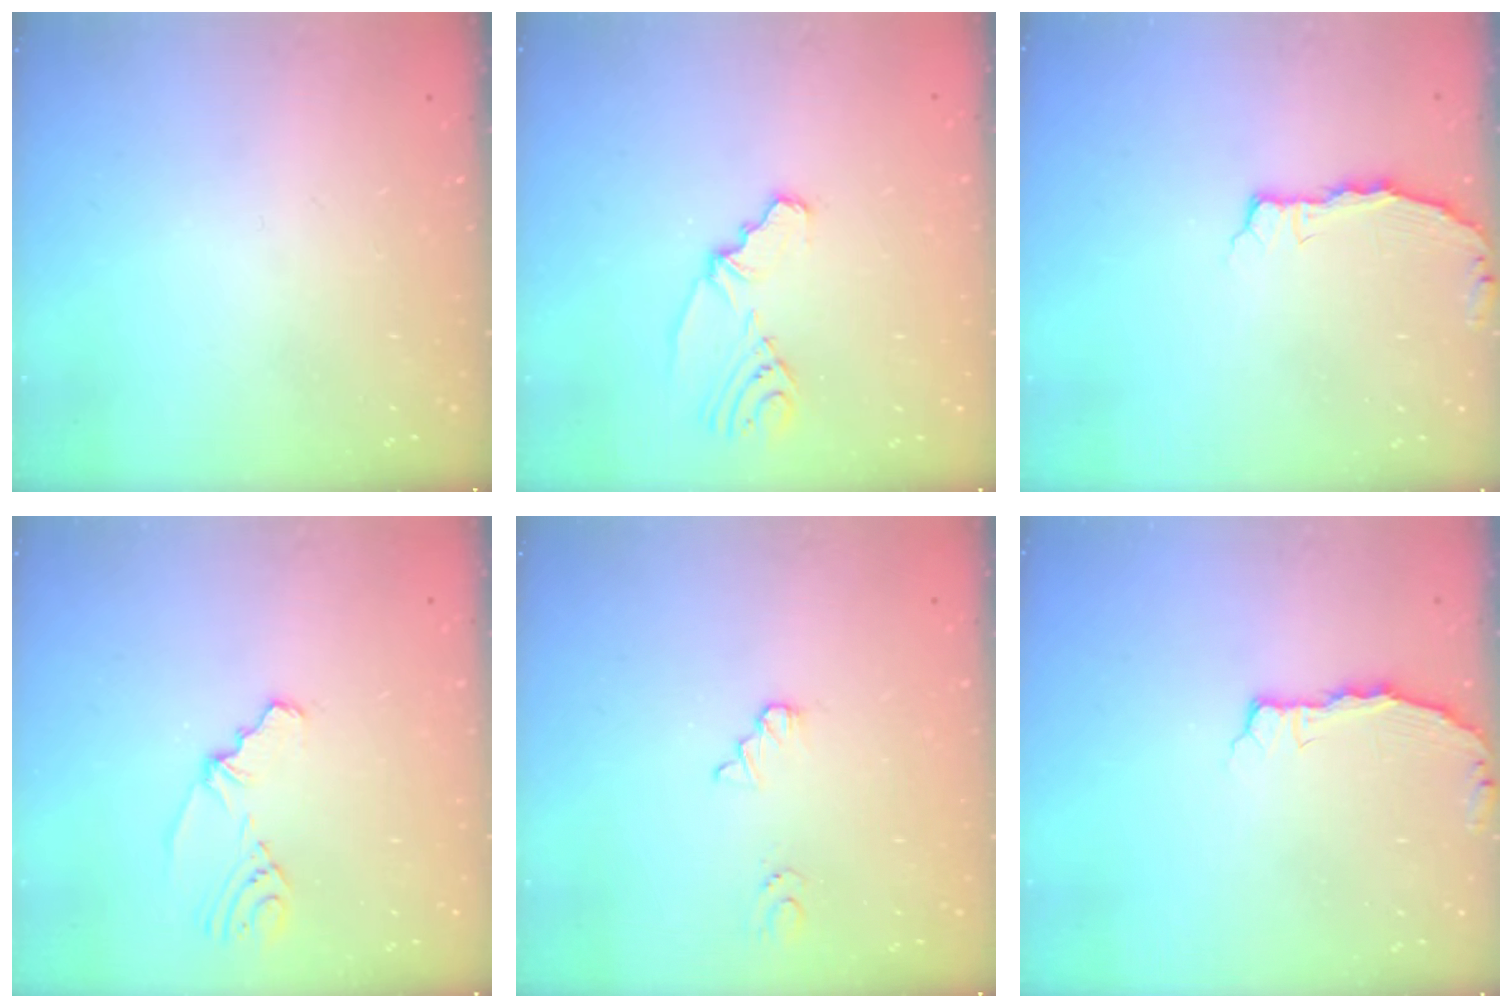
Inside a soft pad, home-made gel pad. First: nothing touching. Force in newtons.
{"total": 4.7, "press": 2.3, "slide": 4.1}
{"total": 2.9, "press": 2.9, "slide": 0.3}
{"total": 4.8, "press": 1.5, "slide": 4.6}
{"total": 1.3, "press": 1.3, "slide": 0.2}
{"total": 2.9, "press": 2.9, "slide": 0.3}